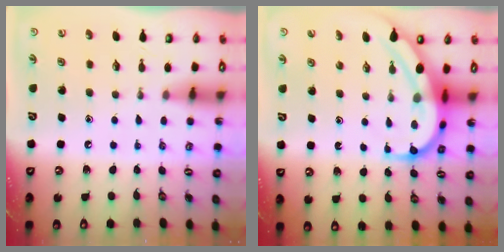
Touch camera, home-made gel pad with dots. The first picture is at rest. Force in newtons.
{"total": 8.6, "press": 8.5, "slide": 0.9}